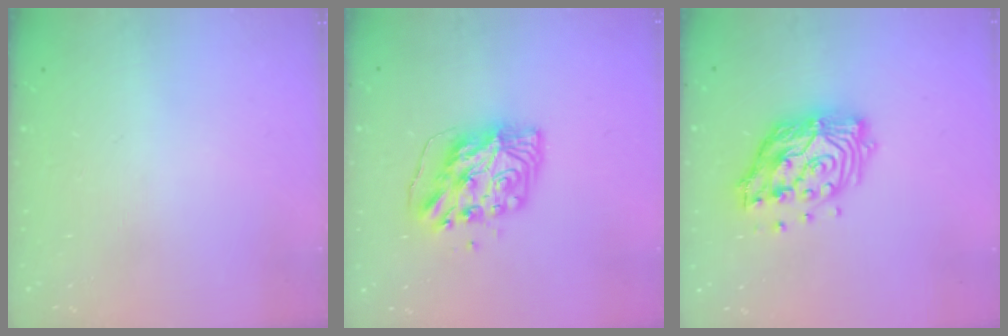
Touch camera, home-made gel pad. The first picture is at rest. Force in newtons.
{"total": 9.7, "press": 9.6, "slide": 1.3}
{"total": 14.5, "press": 14.4, "slide": 1.2}